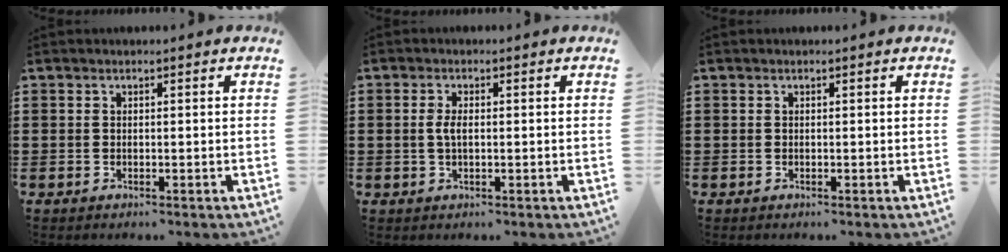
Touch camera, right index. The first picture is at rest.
{"total": 2.3, "force": [0.0, 0.8, 2.2], "torque": [-0.050, -0.002, -0.004]}
{"total": 0.0}